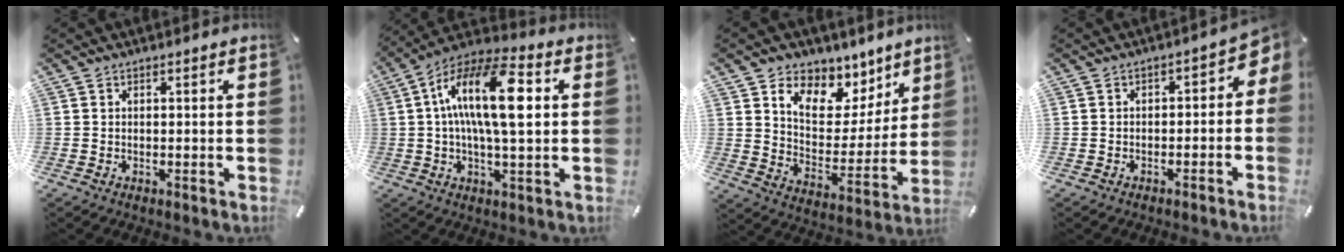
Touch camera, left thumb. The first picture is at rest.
{"total": 17.4, "force": [2.8, 6.5, 15.9], "torque": [-0.311, 0.000, 0.042]}
{"total": 10.2, "force": [7.1, 6.9, 2.6], "torque": [-0.041, -0.074, 0.129]}
{"total": 3.3, "force": [-1.1, 2.2, 2.1], "torque": [-0.028, -0.001, -0.031]}